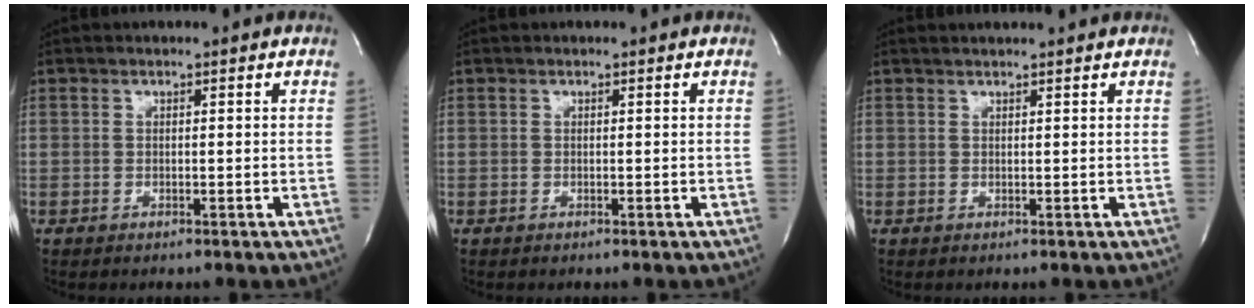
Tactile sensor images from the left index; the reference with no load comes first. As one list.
[{"total": 0.0}, {"total": 3.2, "force": [2.9, -0.1, 1.3], "torque": [-0.018, 0.015, 0.038]}]